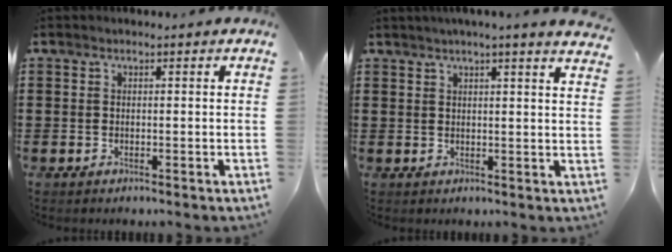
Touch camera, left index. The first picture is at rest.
{"total": 2.9, "force": [2.5, -0.7, 1.3], "torque": [-0.030, -0.007, 0.044]}